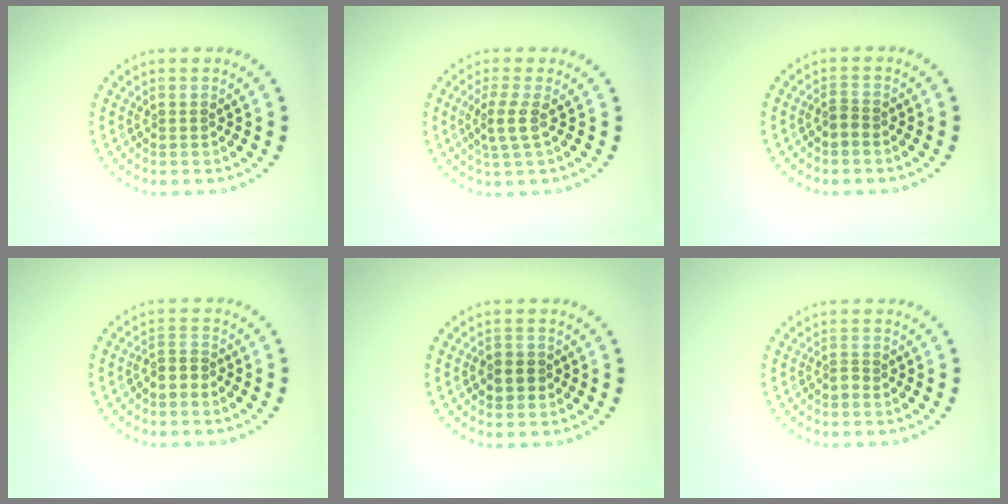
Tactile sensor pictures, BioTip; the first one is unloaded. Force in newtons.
{"total": 2.2, "press": 1.6, "slide": 1.5}
{"total": 1.1, "press": 0.9, "slide": 0.7}
{"total": 1.7, "press": 1.3, "slide": 1.1}
{"total": 1.8, "press": 1.7, "slide": 0.4}
{"total": 0.9, "press": 0.6, "slide": 0.7}